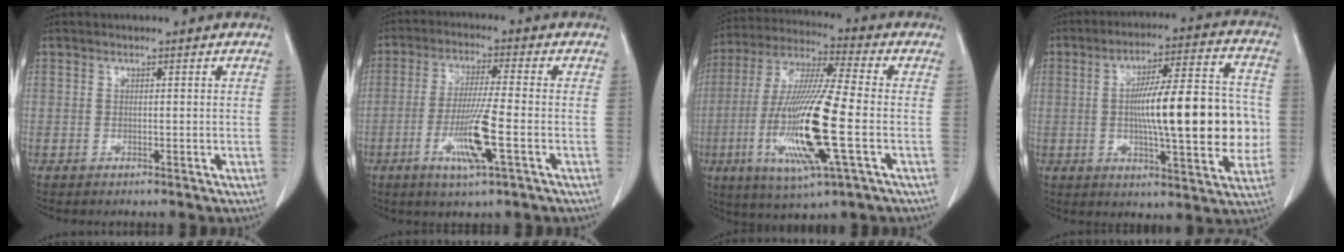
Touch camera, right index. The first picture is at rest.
{"total": 9.2, "force": [-3.1, -0.2, 8.6], "torque": [-0.168, -0.014, -0.058]}
{"total": 18.1, "force": [-4.0, 1.2, 17.6], "torque": [-0.364, -0.017, -0.073]}
{"total": 18.2, "force": [-0.7, 3.6, 17.8], "torque": [-0.271, 0.020, -0.009]}